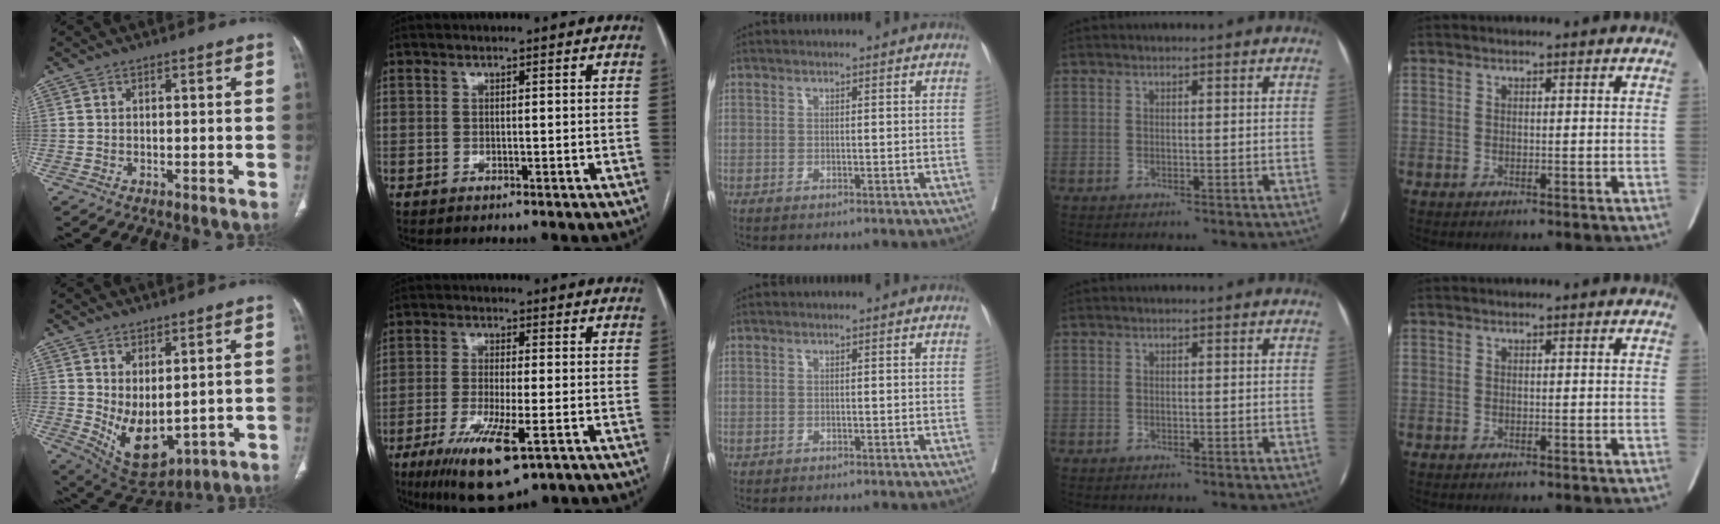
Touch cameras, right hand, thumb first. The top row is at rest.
{"thumb": {"total": 10.1, "force": [0.5, 5.4, 8.5], "torque": [-0.132, -0.024, 0.041]}, "index": {"total": 11.0, "force": [-5.4, 2.0, 9.4], "torque": [-0.174, -0.030, -0.086]}}